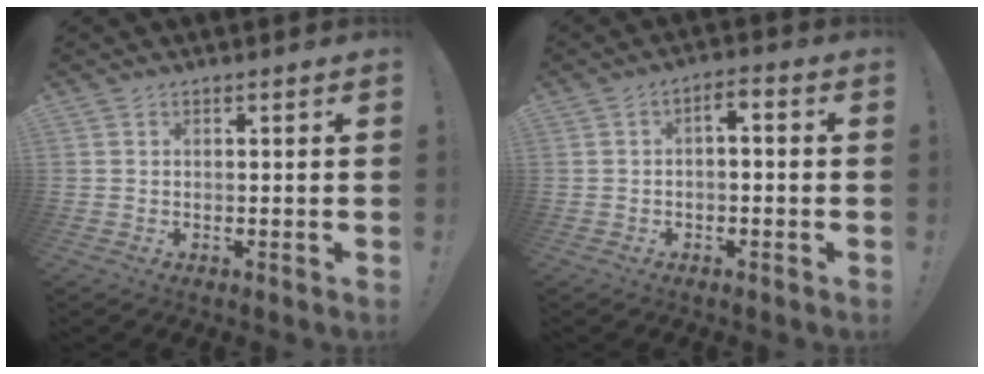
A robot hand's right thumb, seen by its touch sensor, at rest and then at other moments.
{"total": 3.2, "force": [-1.7, 1.4, 2.3], "torque": [-0.043, 0.010, -0.031]}